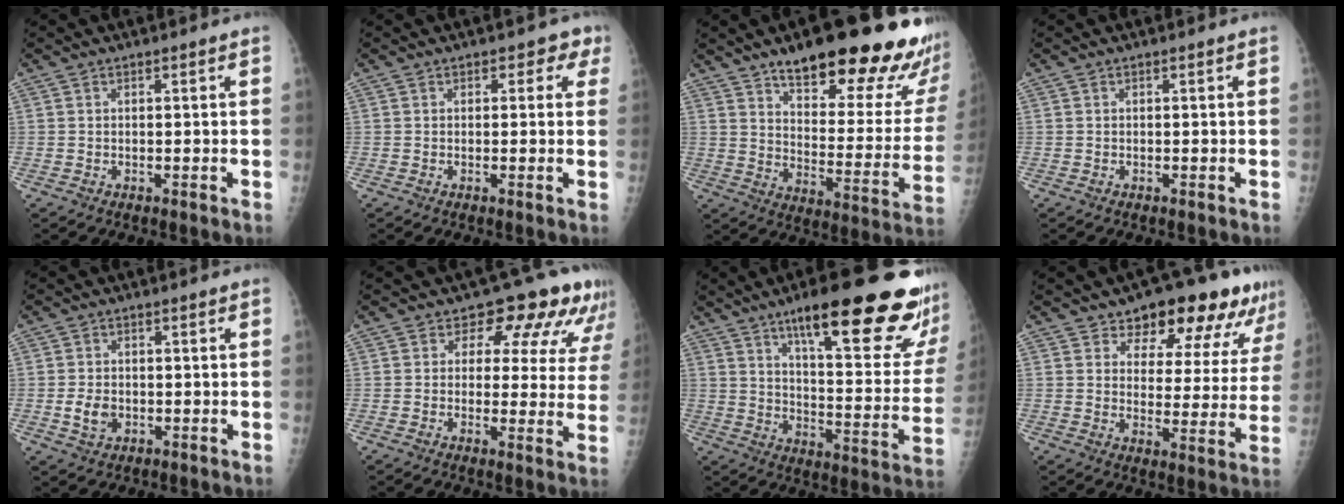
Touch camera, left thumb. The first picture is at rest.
{"total": 2.8, "force": [1.4, 2.1, 1.3], "torque": [0.019, 0.000, 0.007]}
{"total": 28.2, "force": [19.9, 8.3, 18.1], "torque": [-0.200, -0.094, 0.268]}
{"total": 0.0}
{"total": 3.8, "force": [-0.8, 2.8, 2.4], "torque": [-0.038, 0.001, -0.010]}
{"total": 11.8, "force": [7.9, 7.0, 5.3], "torque": [-0.008, -0.029, 0.072]}
{"total": 29.0, "force": [18.3, 6.3, 21.6], "torque": [-0.250, -0.064, 0.262]}
{"total": 16.3, "force": [11.7, 7.6, 8.4], "torque": [-0.059, -0.054, 0.146]}